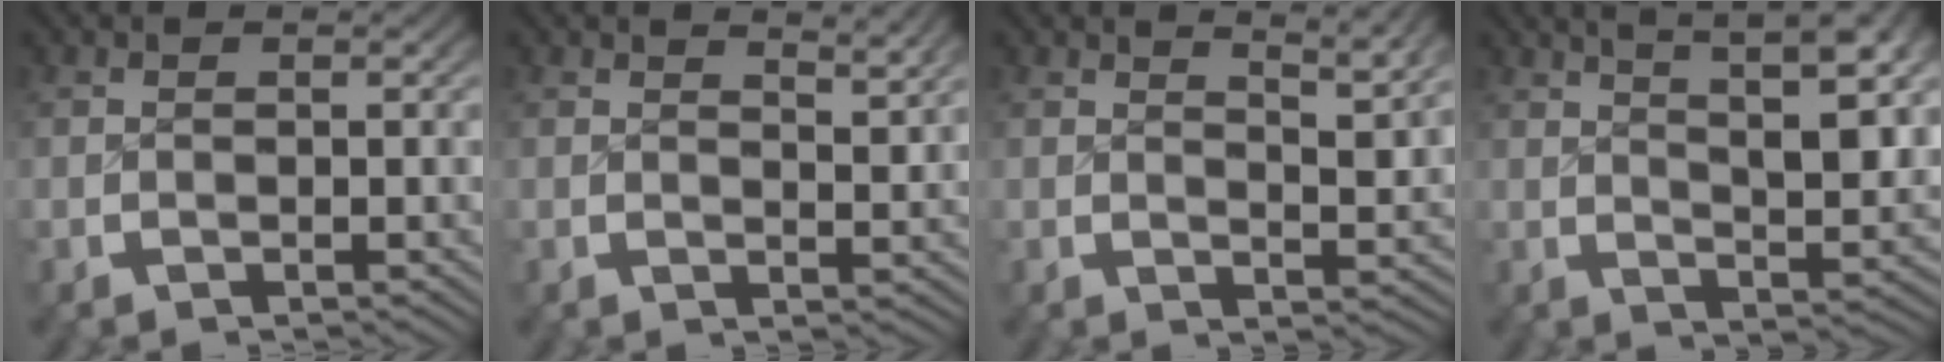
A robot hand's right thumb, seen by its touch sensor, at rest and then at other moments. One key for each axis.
{"total": 2.4, "fx": 1.9, "fy": 0.3, "fz": 1.4, "tx": -0.011, "ty": -0.004, "tz": 0.030}
{"total": 4.2, "fx": 2.9, "fy": 1.0, "fz": 2.9, "tx": -0.032, "ty": -0.002, "tz": 0.045}
{"total": 9.9, "fx": 4.8, "fy": 4.4, "fz": 7.5, "tx": -0.086, "ty": 0.012, "tz": 0.066}